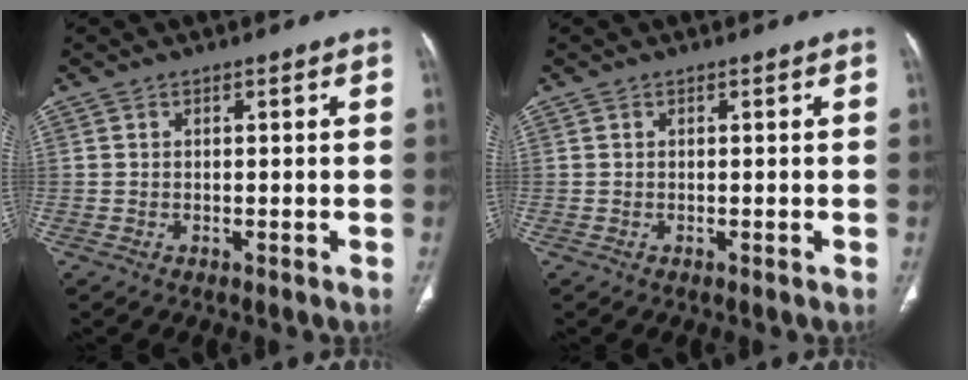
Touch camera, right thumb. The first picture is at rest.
{"total": 0.0}